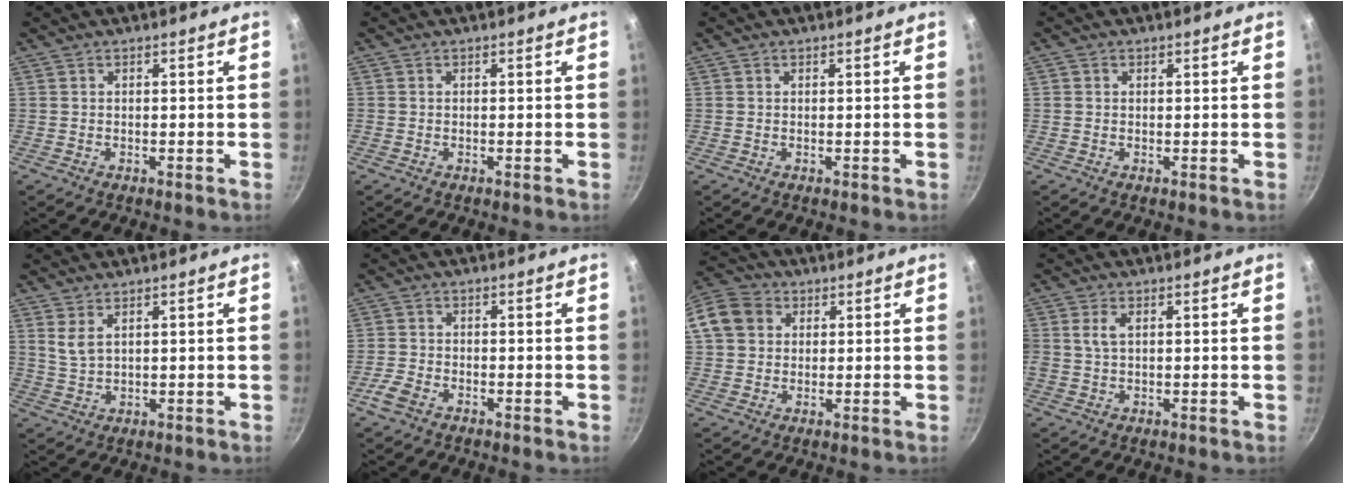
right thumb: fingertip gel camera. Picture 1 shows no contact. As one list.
[{"total": 0.0}, {"total": 0.0}, {"total": 0.5, "force": [0.1, 0.5, 0.1], "torque": [0.001, 0.000, -0.001]}, {"total": 3.7, "force": [1.8, 1.9, 2.6], "torque": [-0.049, -0.013, 0.040]}, {"total": 3.7, "force": [-2.3, 2.1, 2.0], "torque": [-0.049, 0.015, -0.052]}, {"total": 10.6, "force": [2.4, 9.0, 5.0], "torque": [-0.084, 0.022, 0.030]}, {"total": 3.5, "force": [0.9, 2.0, 2.8], "torque": [-0.055, 0.005, 0.015]}]